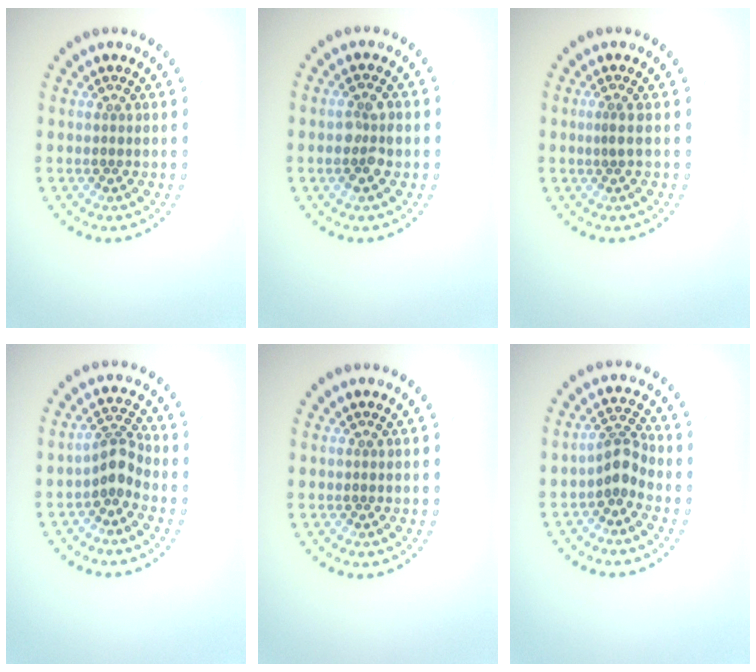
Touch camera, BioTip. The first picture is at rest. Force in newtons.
{"total": 2.4, "press": 2.4, "slide": 0.3}
{"total": 0.8, "press": 0.5, "slide": 0.6}
{"total": 2.5, "press": 1.9, "slide": 1.7}
{"total": 0.0}
{"total": 2.5, "press": 1.9, "slide": 1.7}